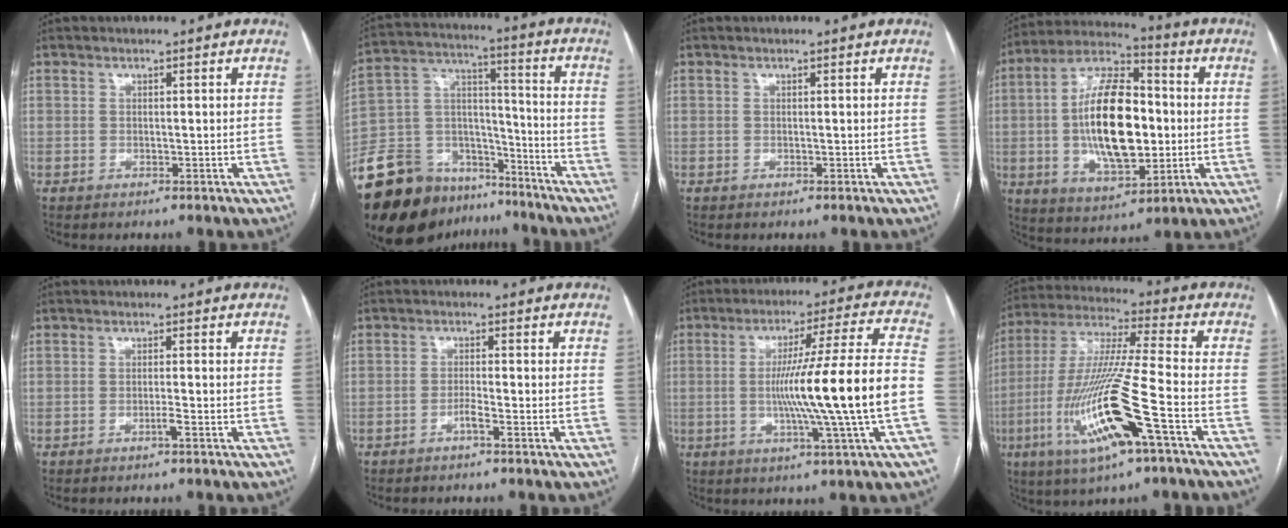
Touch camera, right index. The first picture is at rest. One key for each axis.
{"total": 21.2, "fx": -16.0, "fy": 11.5, "fz": 7.5, "tx": -0.177, "ty": 0.040, "tz": -0.270}
{"total": 0.0}
{"total": 17.7, "fx": -0.4, "fy": 7.5, "fz": 16.0, "tx": -0.300, "ty": 0.013, "tz": -0.004}
{"total": 1.2, "fx": -0.7, "fy": -0.3, "fz": 0.9, "tx": -0.017, "ty": 0.000, "tz": -0.013}
{"total": 1.6, "fx": -1.1, "fy": -0.2, "fz": 1.2, "tx": -0.021, "ty": 0.002, "tz": -0.021}
{"total": 17.1, "fx": -2.5, "fy": -2.3, "fz": 16.7, "tx": -0.273, "ty": -0.003, "tz": -0.045}
{"total": 18.1, "fx": -6.8, "fy": 0.6, "fz": 16.7, "tx": -0.355, "ty": -0.020, "tz": -0.128}